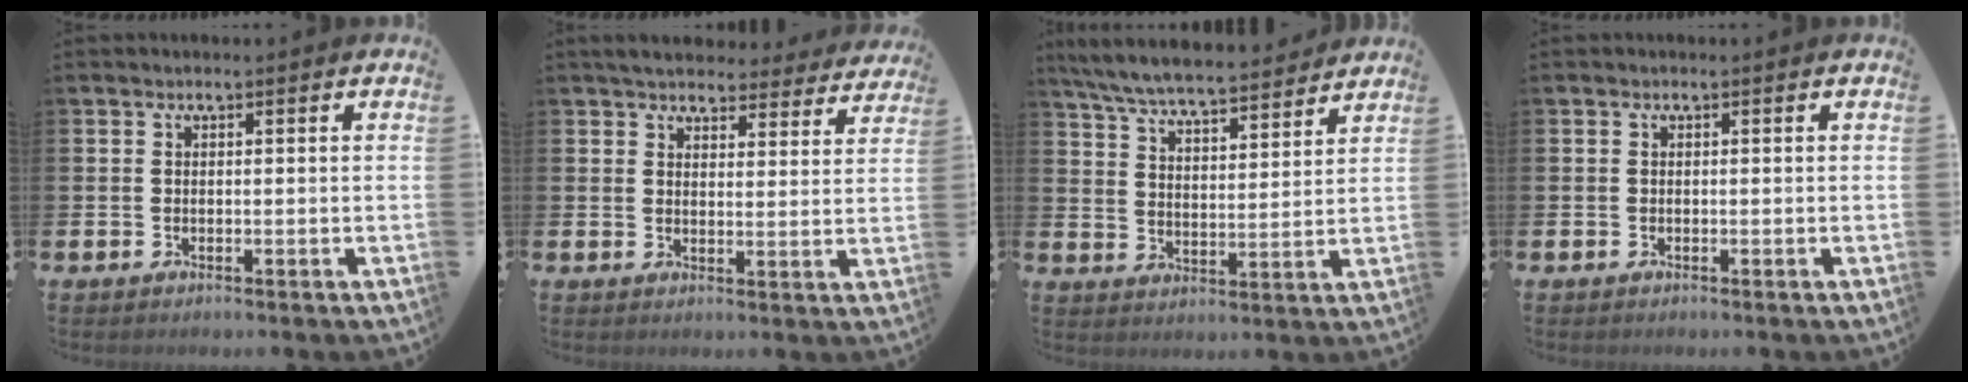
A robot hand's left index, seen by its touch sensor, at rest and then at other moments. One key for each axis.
{"total": 4.9, "fx": 4.6, "fy": 1.3, "fz": 0.7, "tx": -0.024, "ty": -0.029, "tz": 0.081}
{"total": 7.1, "fx": 6.8, "fy": 0.8, "fz": 2.0, "tx": -0.067, "ty": -0.045, "tz": 0.119}
{"total": 0.0}